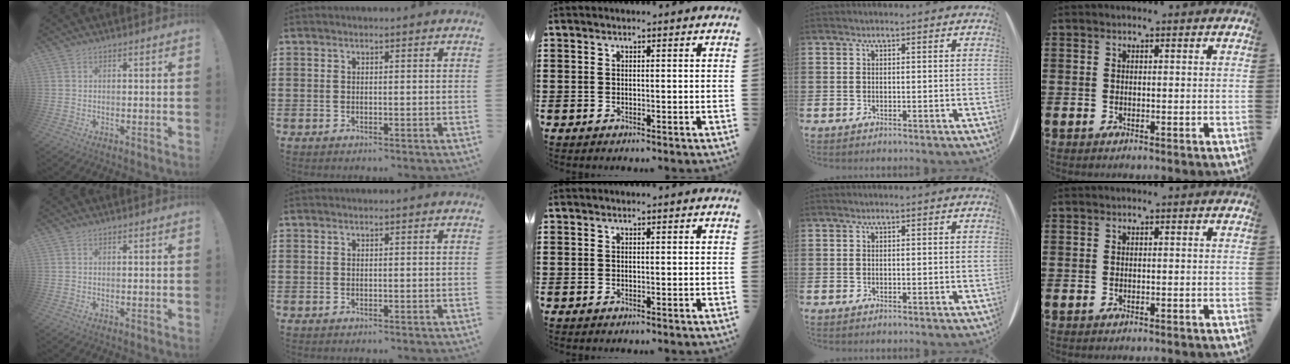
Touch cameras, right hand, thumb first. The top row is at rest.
{}